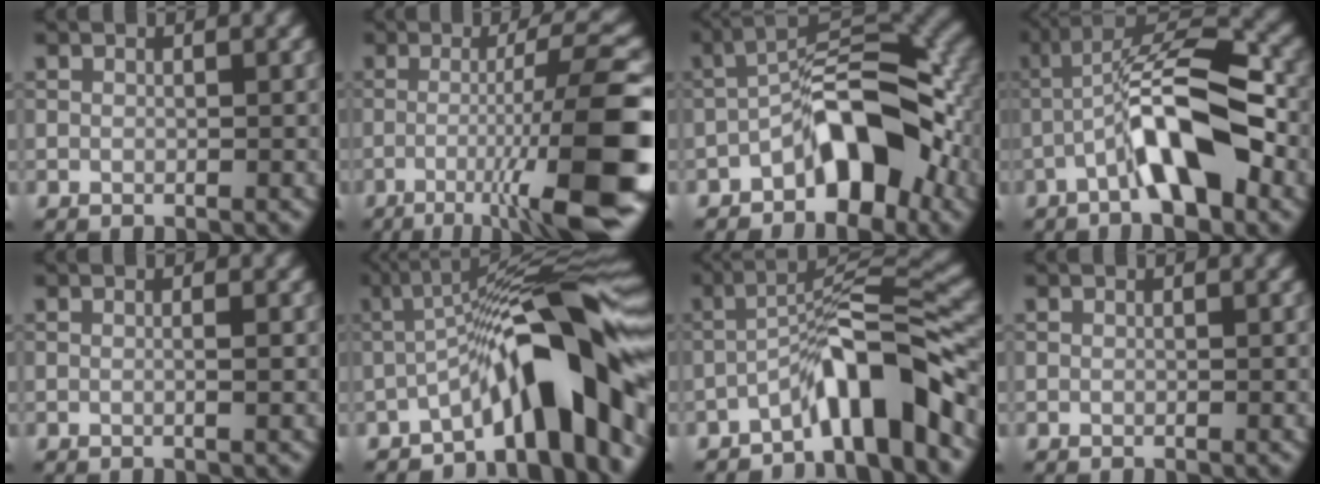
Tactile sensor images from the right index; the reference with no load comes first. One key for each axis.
{"total": 12.8, "fx": -4.3, "fy": 1.9, "fz": 11.9, "tx": -0.158, "ty": 0.012, "tz": -0.068}
{"total": 8.1, "fx": -3.6, "fy": 3.6, "fz": 6.3, "tx": -0.077, "ty": 0.025, "tz": -0.070}
{"total": 8.2, "fx": -3.1, "fy": 2.3, "fz": 7.3, "tx": -0.120, "ty": 0.024, "tz": -0.058}
{"total": 1.0, "fx": 0.0, "fy": 0.2, "fz": 0.9, "tx": -0.012, "ty": 0.000, "tz": -0.005}
{"total": 12.3, "fx": -3.9, "fy": 2.9, "fz": 11.3, "tx": -0.154, "ty": 0.020, "tz": -0.072}
{"total": 7.1, "fx": -4.2, "fy": 1.1, "fz": 5.6, "tx": -0.089, "ty": 0.023, "tz": -0.076}
{"total": 0.0}